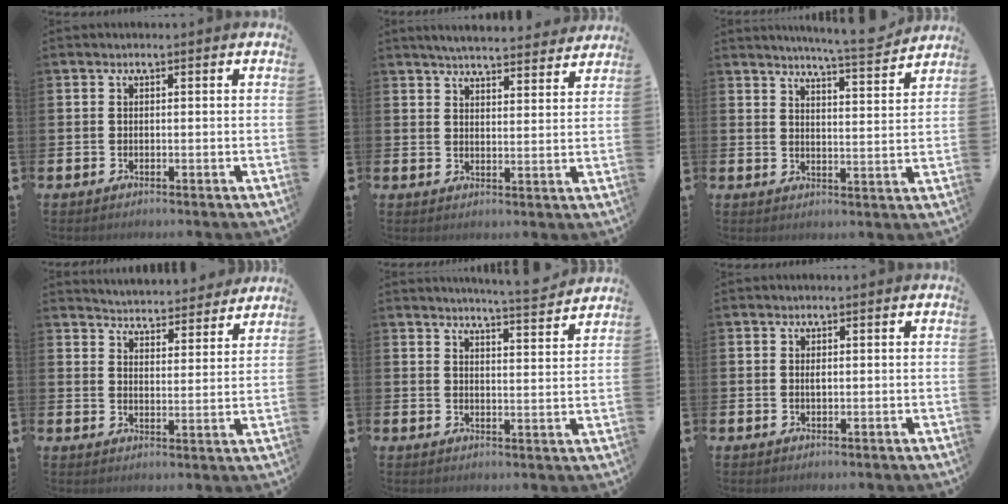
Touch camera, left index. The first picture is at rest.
{"total": 5.1, "force": [5.0, 0.4, 0.8], "torque": [-0.028, -0.031, 0.088]}
{"total": 6.7, "force": [6.5, -0.3, 1.7], "torque": [-0.031, -0.047, 0.110]}
{"total": 5.1, "force": [5.1, 0.5, -0.3], "torque": [-0.013, -0.044, 0.089]}
{"total": 5.3, "force": [5.2, -0.7, 0.7], "torque": [-0.013, -0.039, 0.088]}
{"total": 0.6, "force": [0.2, 0.2, 0.6], "torque": [-0.009, -0.001, 0.003]}